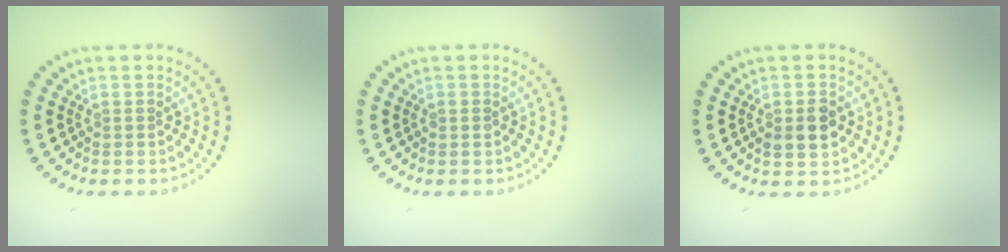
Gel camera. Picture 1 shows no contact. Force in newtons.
{"total": 0.8, "press": 0.7, "slide": 0.1}
{"total": 2.7, "press": 2.7, "slide": 0.2}